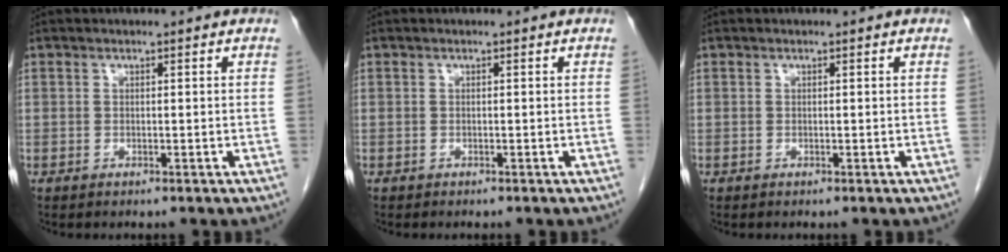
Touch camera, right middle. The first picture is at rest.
{"total": 0.0}
{"total": 0.0}